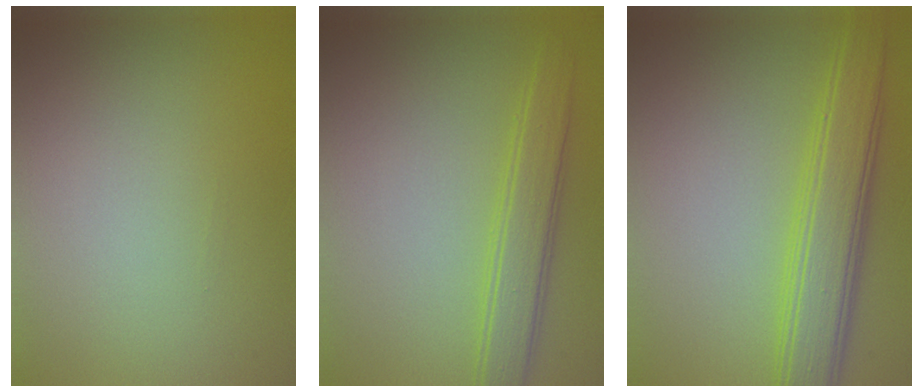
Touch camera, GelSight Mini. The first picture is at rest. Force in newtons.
{"total": 3.5, "press": 3.5, "slide": 0.2}
{"total": 5.7, "press": 5.7, "slide": 0.1}